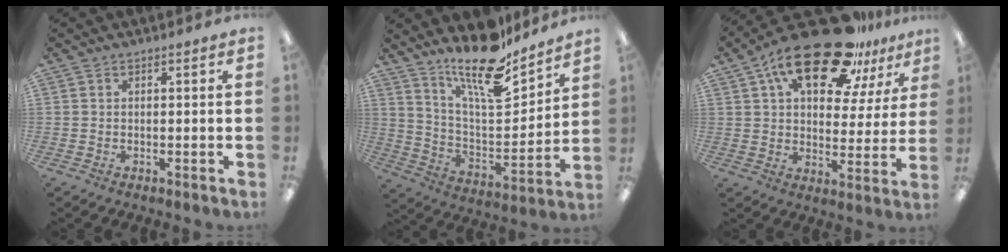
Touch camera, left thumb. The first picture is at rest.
{"total": 17.0, "force": [13.9, 4.7, 8.8], "torque": [-0.156, -0.097, 0.236]}
{"total": 22.3, "force": [14.4, 9.4, 14.1], "torque": [-0.236, -0.072, 0.244]}